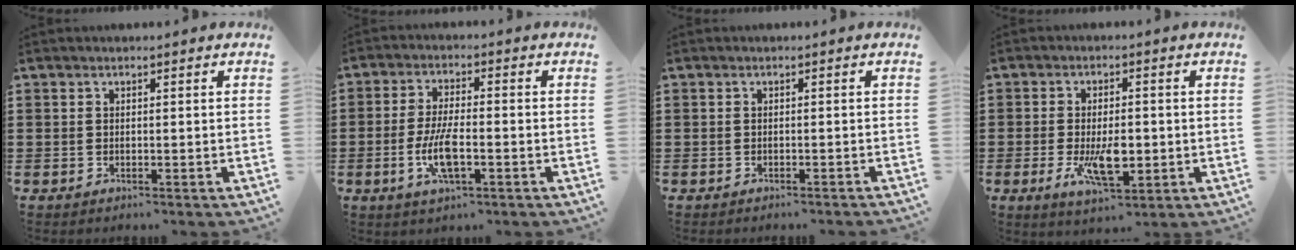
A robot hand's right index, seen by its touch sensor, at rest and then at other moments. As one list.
[{"total": 6.4, "force": [-2.0, 2.0, 5.8], "torque": [-0.123, -0.004, -0.039]}, {"total": 0.6, "force": [-0.5, 0.0, 0.2], "torque": [-0.005, 0.000, -0.011]}, {"total": 7.3, "force": [-1.4, 3.1, 6.5], "torque": [-0.112, -0.011, -0.026]}]